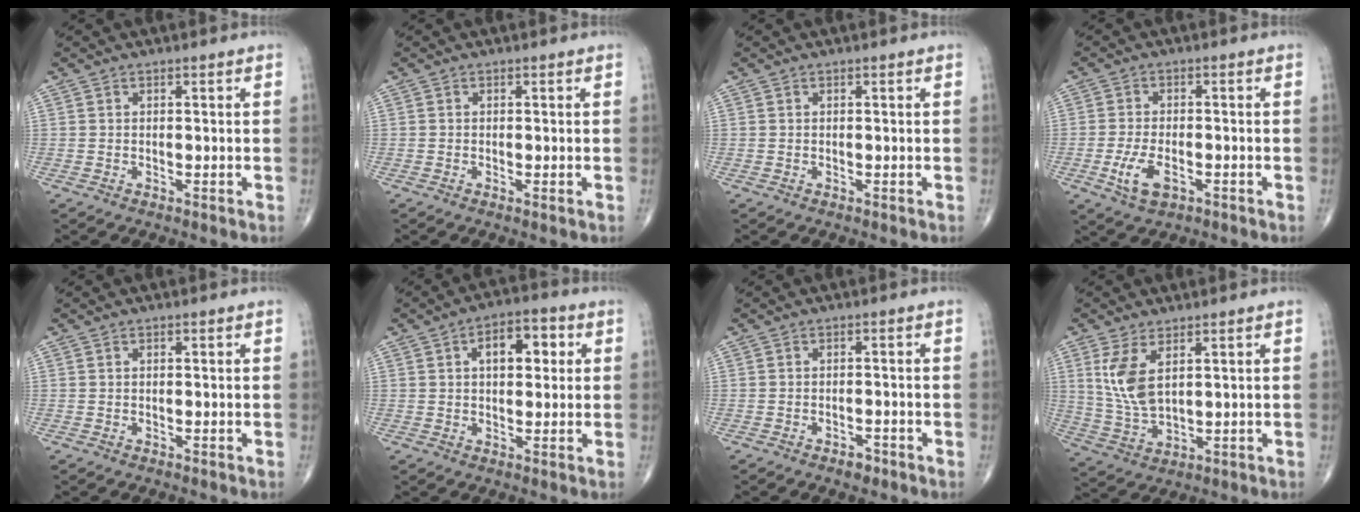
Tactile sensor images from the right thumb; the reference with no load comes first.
{"total": 0.5, "force": [-0.1, 0.1, 0.5], "torque": [-0.015, -0.003, -0.005]}
{"total": 0.0}
{"total": 5.8, "force": [-2.2, 2.9, 4.5], "torque": [-0.091, 0.003, -0.037]}
{"total": 0.0}
{"total": 8.6, "force": [2.2, 4.8, 6.8], "torque": [-0.071, 0.012, 0.028]}
{"total": 2.1, "force": [-1.4, 1.0, 1.1], "torque": [-0.018, 0.005, -0.022]}
{"total": 8.4, "force": [3.0, 3.9, 6.8], "torque": [-0.141, -0.015, 0.071]}